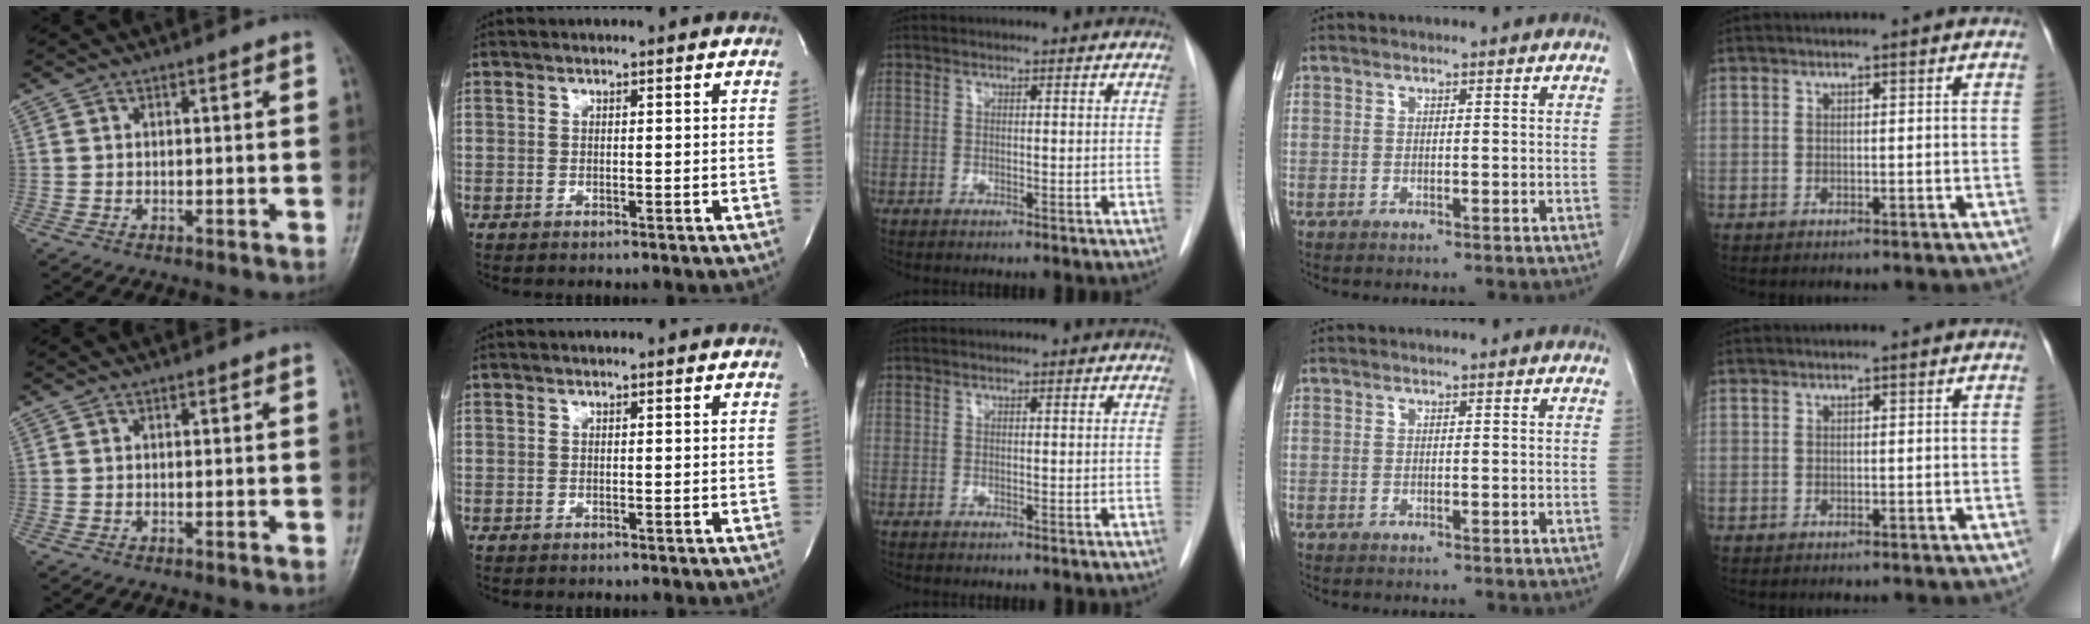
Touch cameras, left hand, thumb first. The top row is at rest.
{}